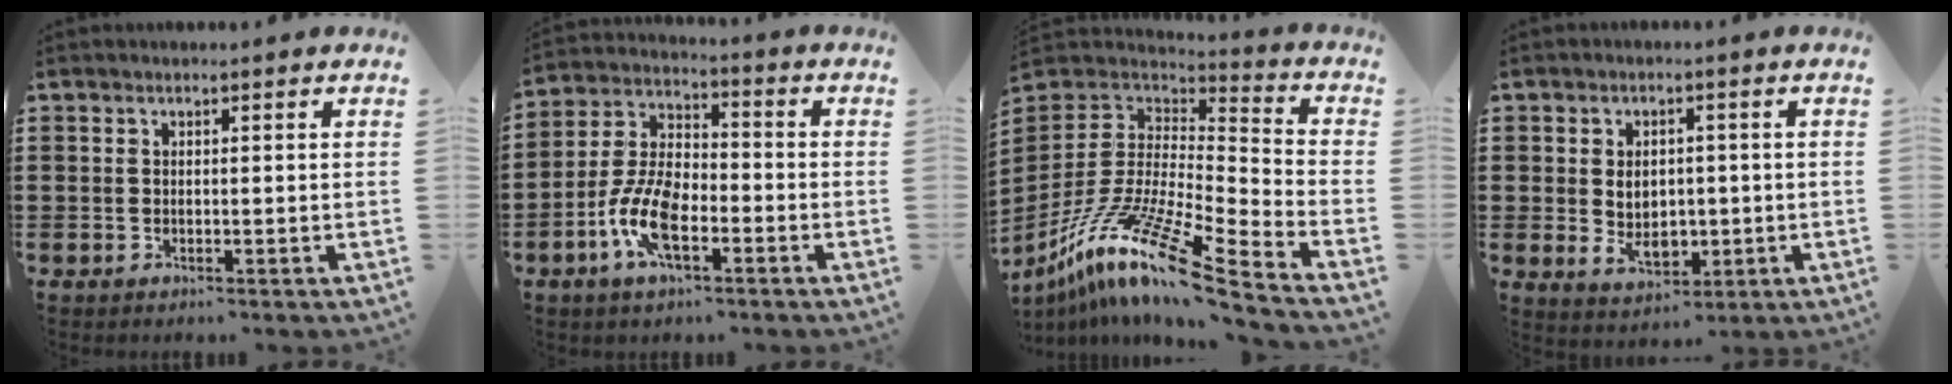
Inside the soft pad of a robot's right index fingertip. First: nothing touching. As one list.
[{"total": 9.4, "force": [-3.8, 4.5, 7.4], "torque": [-0.178, -0.002, -0.076]}, {"total": 14.7, "force": [-9.7, 1.6, 10.9], "torque": [-0.217, 0.008, -0.188]}, {"total": 5.3, "force": [-0.2, 3.7, 3.9], "torque": [-0.063, 0.005, -0.008]}]